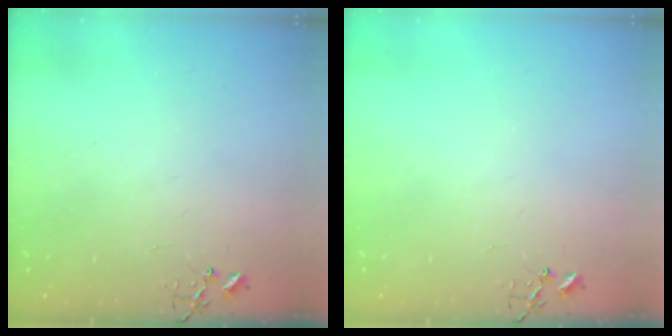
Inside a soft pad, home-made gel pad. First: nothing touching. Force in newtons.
{"total": 0.0}